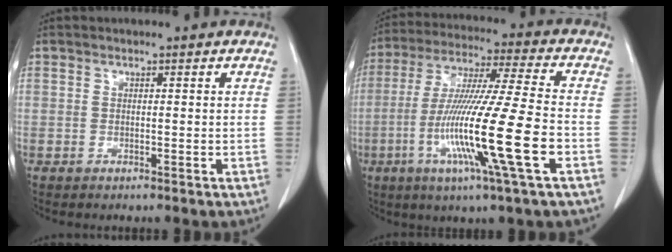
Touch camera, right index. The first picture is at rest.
{"total": 18.3, "force": [-5.6, -0.8, 17.4], "torque": [-0.343, -0.024, -0.108]}